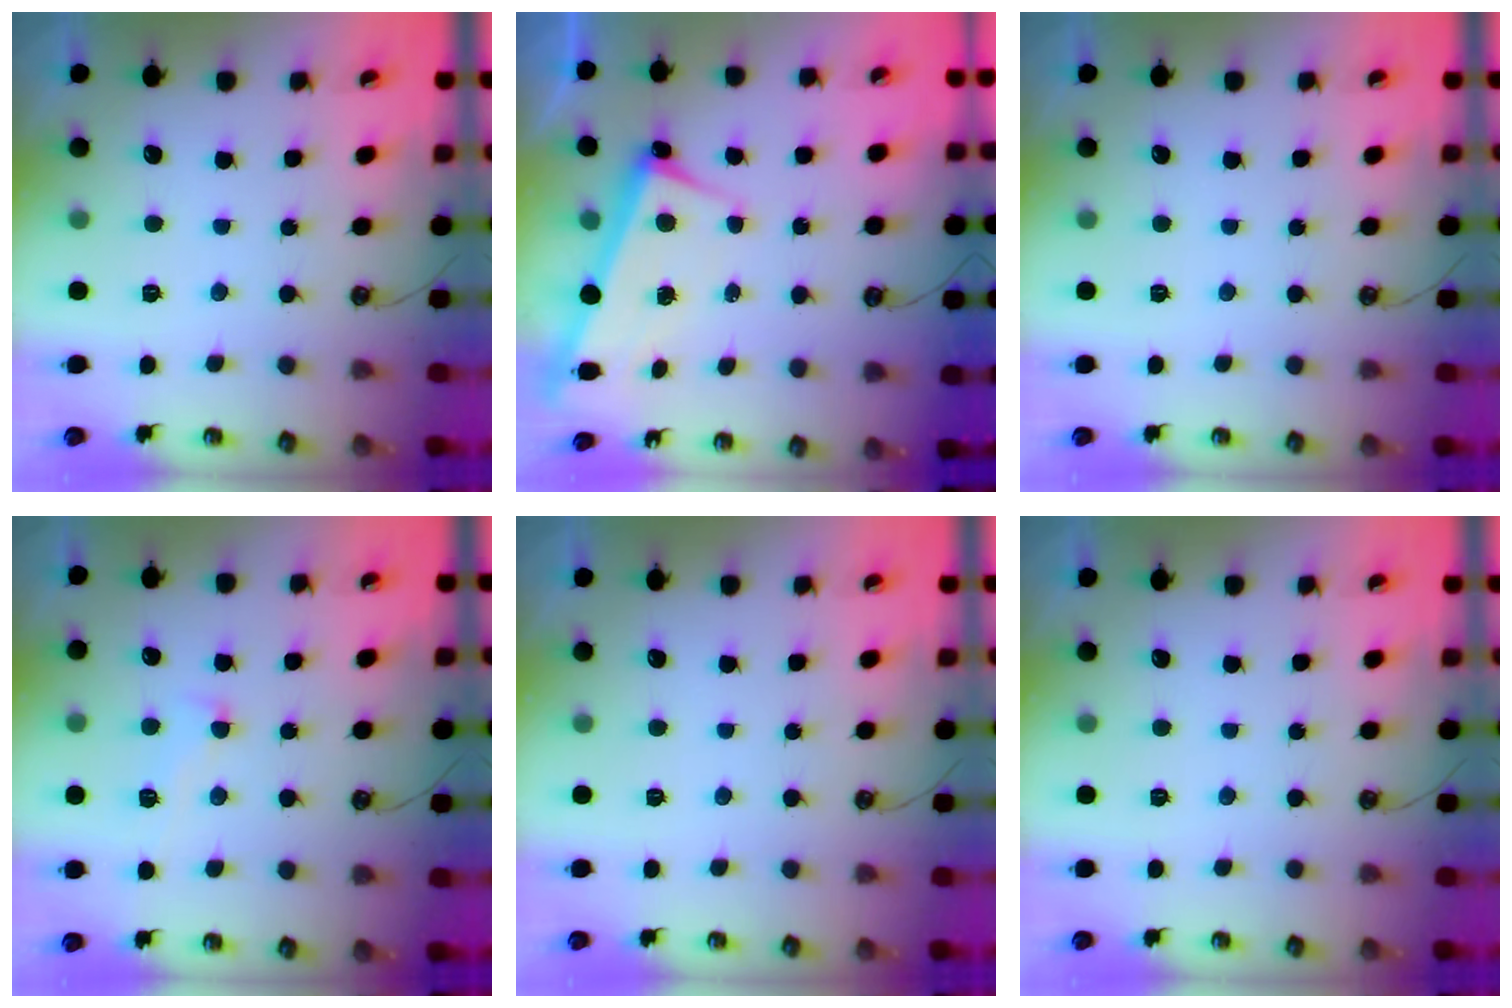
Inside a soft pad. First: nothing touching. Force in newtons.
{"total": 3.2, "press": 3.1, "slide": 0.7}
{"total": 0.0}
{"total": 0.8, "press": 0.2, "slide": 0.8}
{"total": 0.0}
{"total": 0.0}